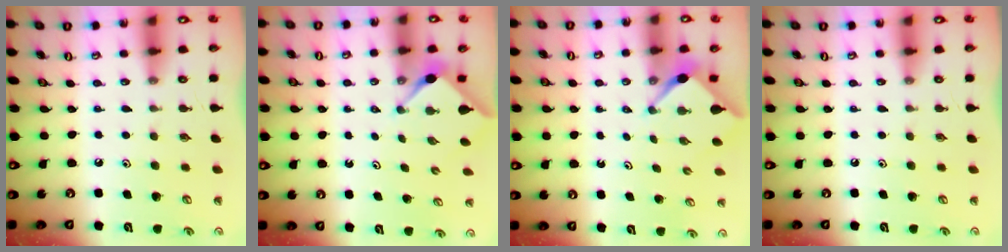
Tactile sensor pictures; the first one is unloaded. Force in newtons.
{"total": 2.9, "press": 2.9, "slide": 0.4}
{"total": 2.6, "press": 2.6, "slide": 0.3}
{"total": 0.0}